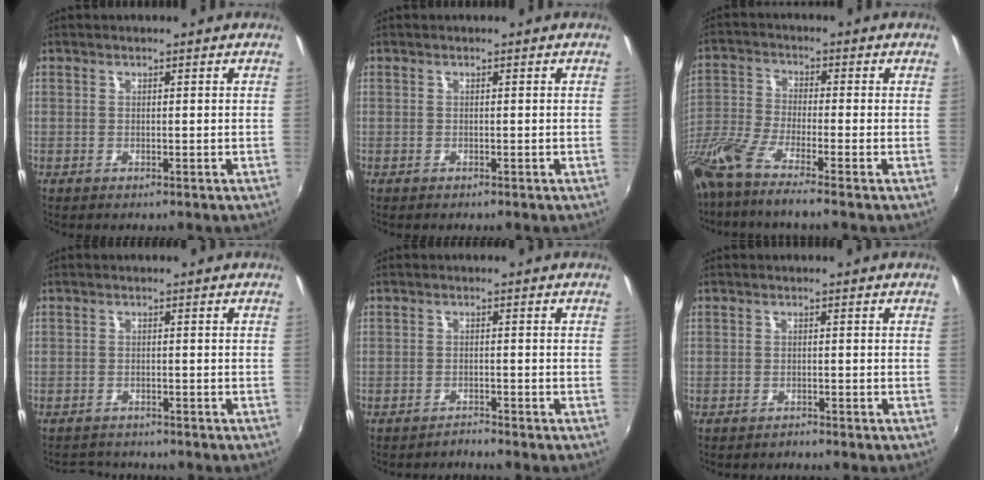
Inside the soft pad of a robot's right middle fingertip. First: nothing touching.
{"total": 0.0}
{"total": 11.3, "force": [-8.8, 0.2, 7.1], "torque": [-0.157, -0.041, -0.167]}
{"total": 3.6, "force": [-3.5, 1.0, 0.1], "torque": [-0.016, 0.005, -0.060]}
{"total": 1.5, "force": [-1.5, -0.2, -0.2], "torque": [0.001, -0.001, -0.026]}
{"total": 1.0, "force": [-1.0, 0.0, -0.1], "torque": [0.000, 0.000, -0.015]}